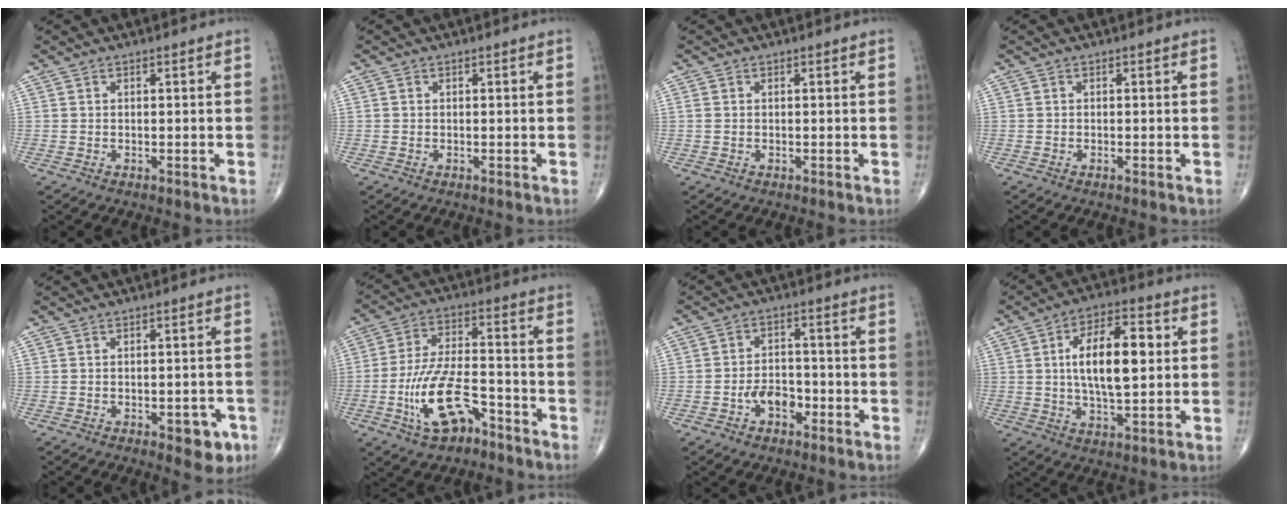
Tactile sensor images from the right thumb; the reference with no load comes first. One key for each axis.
{"total": 0.0}
{"total": 0.6, "fx": 0.1, "fy": 0.4, "fz": 0.4, "tx": -0.017, "ty": 0.008, "tz": 0.007}
{"total": 0.0}
{"total": 5.4, "fx": -2.6, "fy": 2.6, "fz": 3.9, "tx": -0.028, "ty": 0.011, "tz": -0.027}
{"total": 13.1, "fx": -6.3, "fy": 5.9, "fz": 9.9, "tx": -0.190, "ty": 0.040, "tz": -0.111}
{"total": 5.6, "fx": -2.4, "fy": 3.7, "fz": 3.5, "tx": -0.040, "ty": 0.025, "tz": -0.046}
{"total": 14.1, "fx": 1.9, "fy": 6.0, "fz": 12.6, "tx": -0.201, "ty": 0.005, "tz": 0.028}